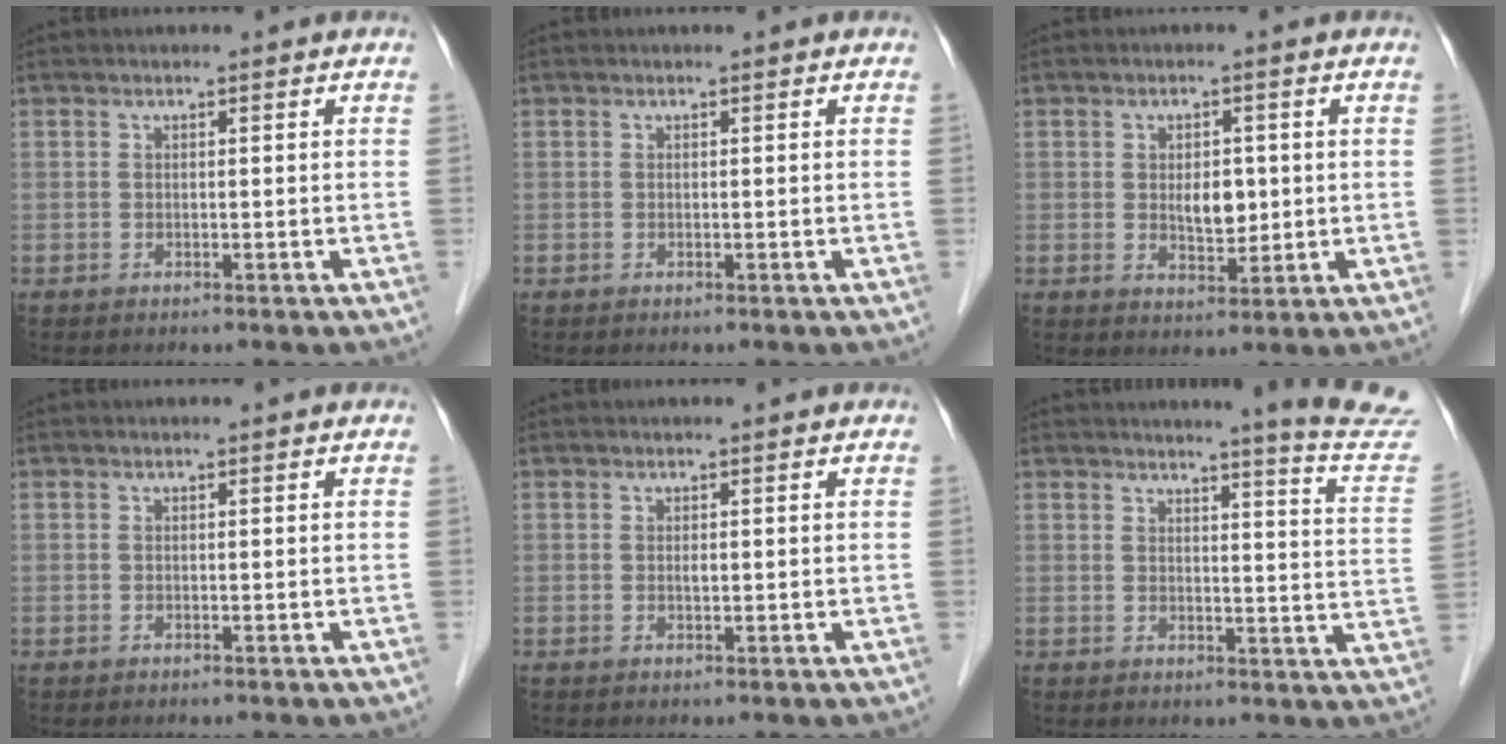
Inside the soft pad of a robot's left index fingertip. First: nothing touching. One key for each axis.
{"total": 0.0}
{"total": 4.2, "fx": 0.3, "fy": 2.3, "fz": 3.5, "tx": -0.057, "ty": -0.001, "tz": 0.012}
{"total": 0.0}
{"total": 0.6, "fx": 0.1, "fy": 0.2, "fz": 0.6, "tx": -0.013, "ty": -0.001, "tz": 0.003}
{"total": 12.5, "fx": 12.0, "fy": -2.0, "fz": 2.8, "tx": -0.030, "ty": -0.103, "tz": 0.116}